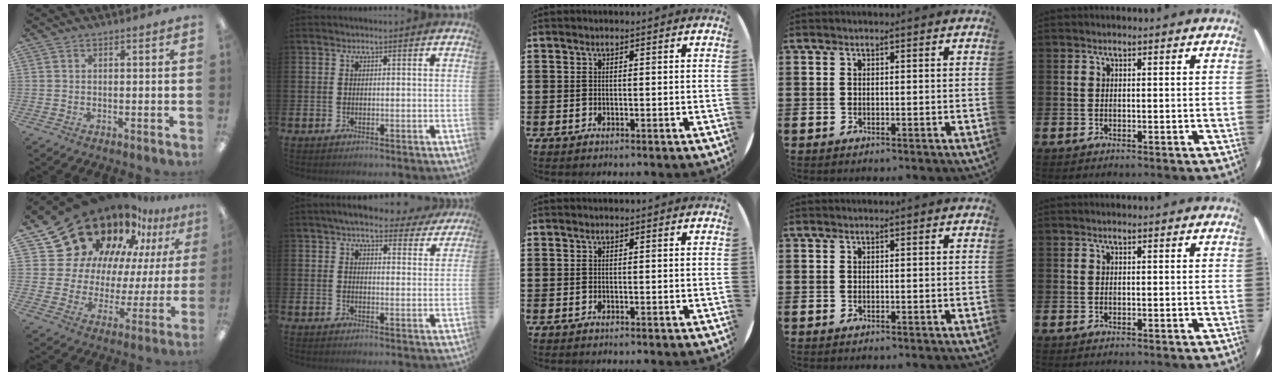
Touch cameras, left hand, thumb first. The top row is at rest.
{"thumb": {"total": 22.7, "force": [16.9, 13.0, 7.7], "torque": [-0.148, -0.117, 0.325]}, "index": {"total": 5.9, "force": [5.3, 1.8, 2.0], "torque": [-0.036, -0.024, 0.092]}}